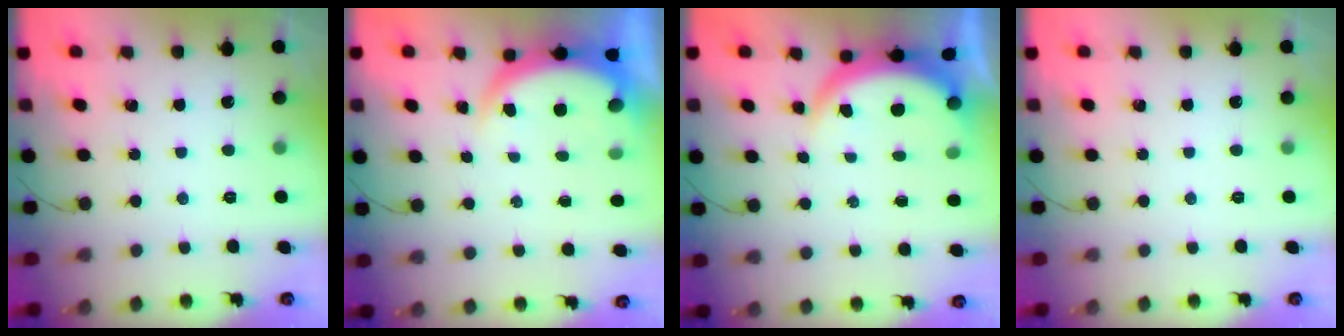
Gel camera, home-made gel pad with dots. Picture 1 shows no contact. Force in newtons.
{"total": 5.6, "press": 5.6, "slide": 0.5}
{"total": 7.3, "press": 7.3, "slide": 0.7}
{"total": 0.0}